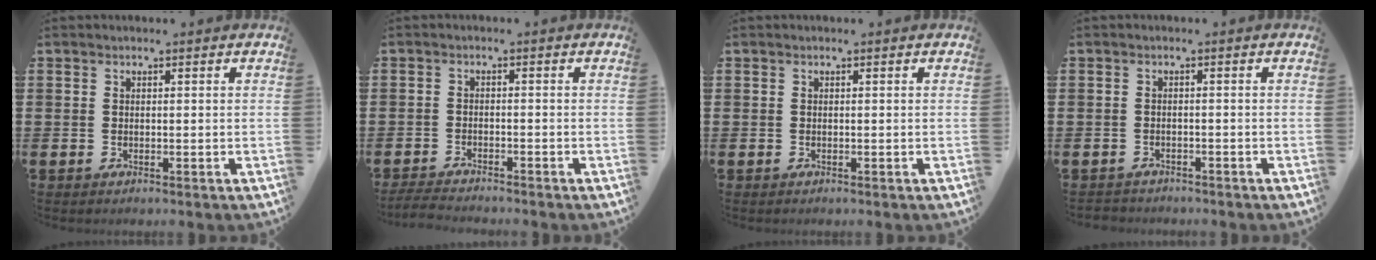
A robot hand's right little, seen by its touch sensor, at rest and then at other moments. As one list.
[{"total": 2.2, "force": [-2.2, 0.0, 0.3], "torque": [-0.006, 0.005, -0.045]}, {"total": 0.0}, {"total": 1.0, "force": [-0.9, 0.2, -0.2], "torque": [0.000, 0.002, -0.021]}]